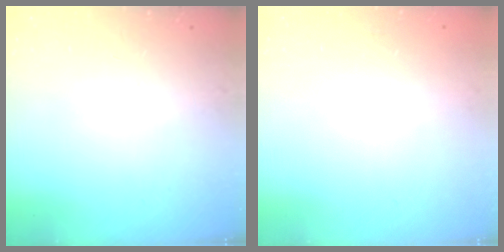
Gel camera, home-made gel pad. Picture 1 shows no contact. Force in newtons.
{"total": 0.0}